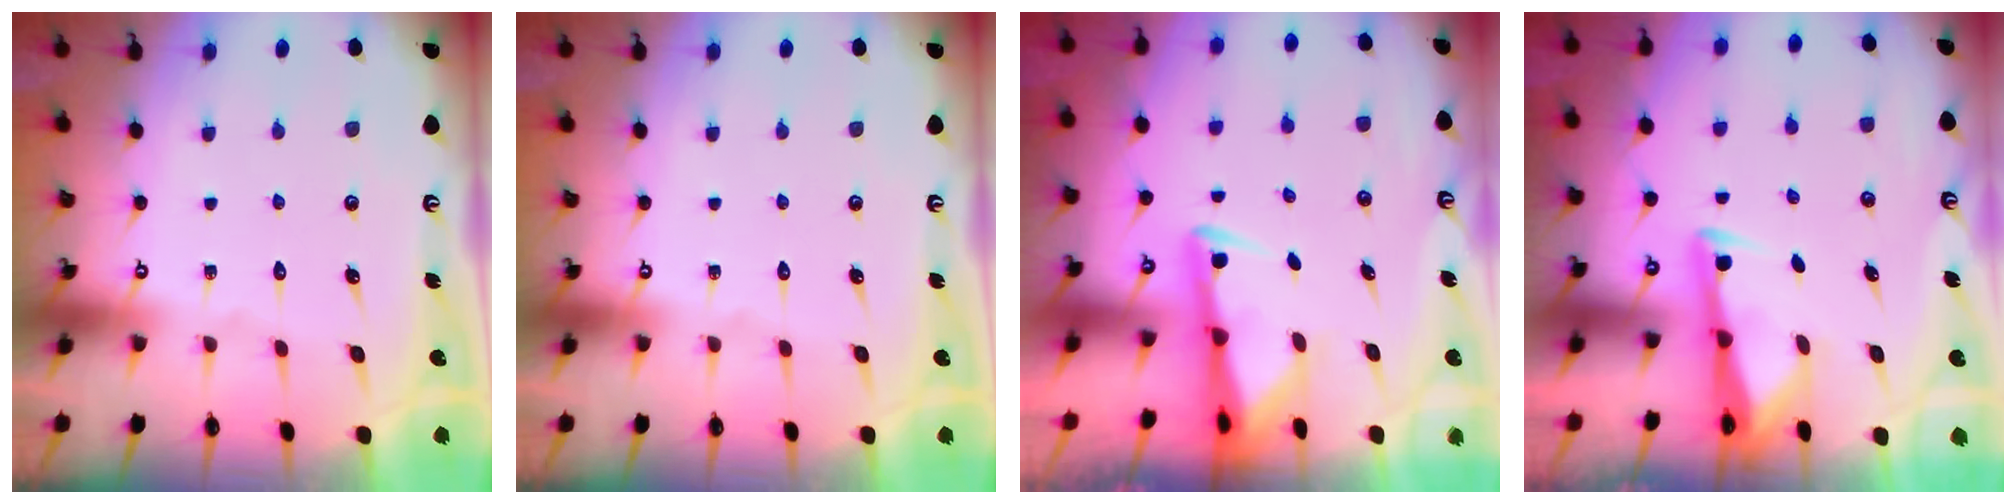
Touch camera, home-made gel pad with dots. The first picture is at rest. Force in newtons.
{"total": 0.0}
{"total": 2.9, "press": 2.9, "slide": 0.6}
{"total": 2.9, "press": 2.9, "slide": 0.4}